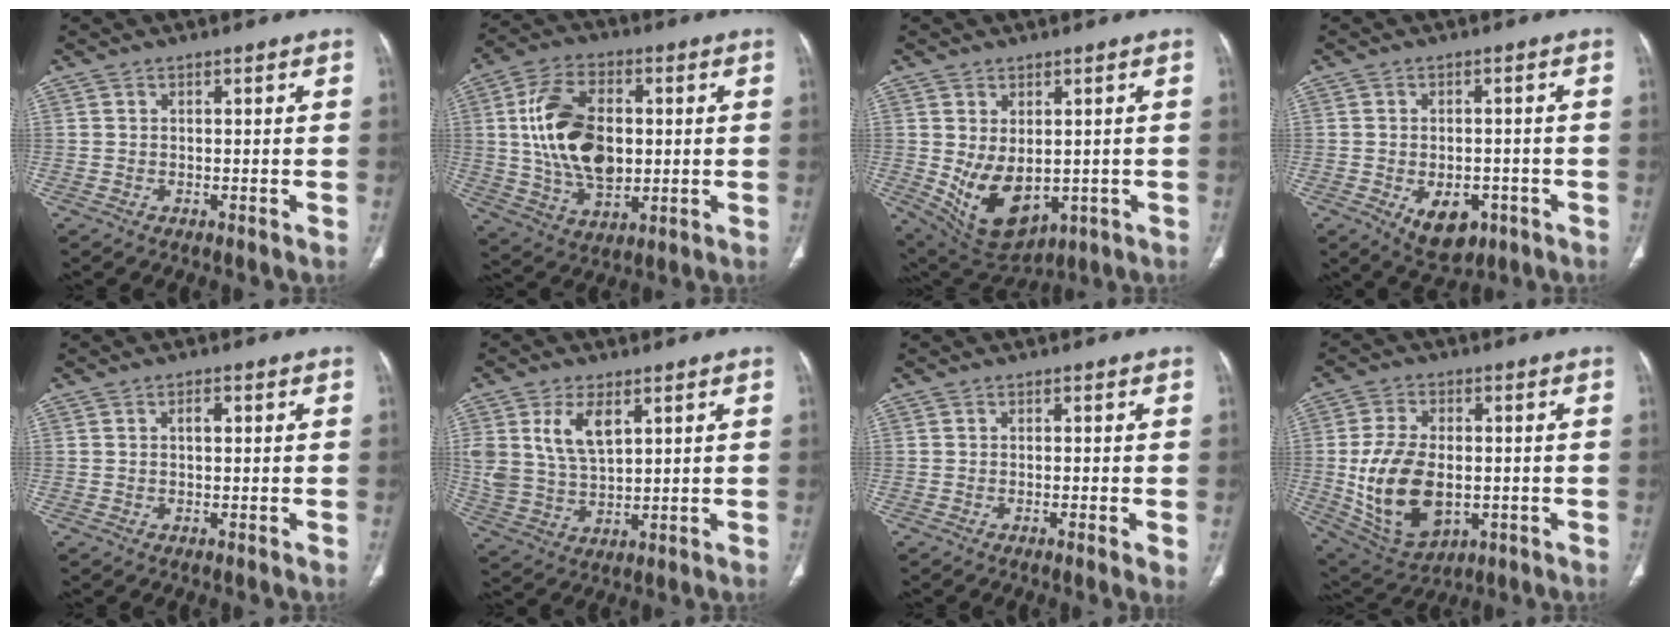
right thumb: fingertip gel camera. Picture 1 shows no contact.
{"total": 17.0, "force": [1.4, 10.5, 13.2], "torque": [-0.224, 0.001, 0.030]}
{"total": 11.7, "force": [-1.1, 7.3, 9.0], "torque": [-0.141, -0.011, 0.016]}
{"total": 8.3, "force": [-3.2, 5.2, 5.5], "torque": [-0.065, 0.009, -0.032]}
{"total": 1.4, "force": [0.3, 0.8, 1.1], "torque": [-0.016, 0.003, 0.003]}
{"total": 8.7, "force": [3.5, 4.9, 6.3], "torque": [-0.115, -0.013, 0.076]}
{"total": 2.4, "force": [-0.5, 0.3, 2.4], "torque": [-0.044, -0.008, -0.009]}
{"total": 16.2, "force": [-1.9, 10.0, 12.6], "torque": [-0.227, -0.003, -0.011]}